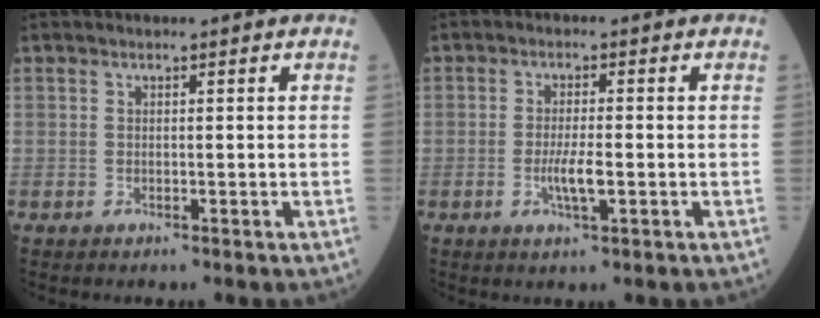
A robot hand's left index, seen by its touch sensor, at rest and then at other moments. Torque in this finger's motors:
{"motor_torque": [0.49, -0.23, 0.10, 0.05]}